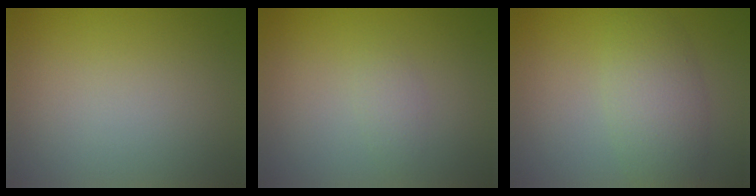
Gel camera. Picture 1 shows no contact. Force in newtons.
{"total": 1.2, "press": 1.2, "slide": 0.0}
{"total": 4.1, "press": 4.1, "slide": 0.2}